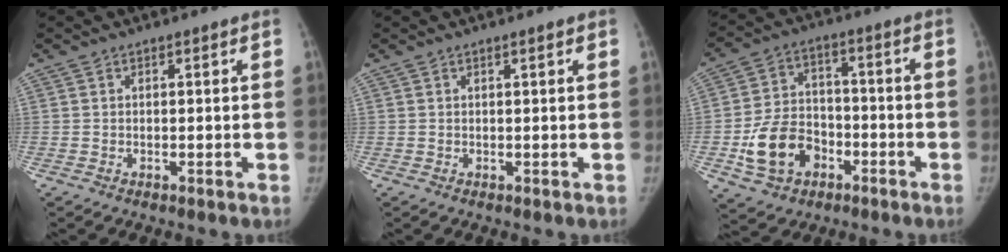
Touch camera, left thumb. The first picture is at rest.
{"total": 0.8, "force": [0.5, 0.1, 0.7], "torque": [-0.009, 0.001, 0.006]}
{"total": 12.4, "force": [-4.6, 9.2, 6.9], "torque": [-0.106, 0.028, -0.078]}